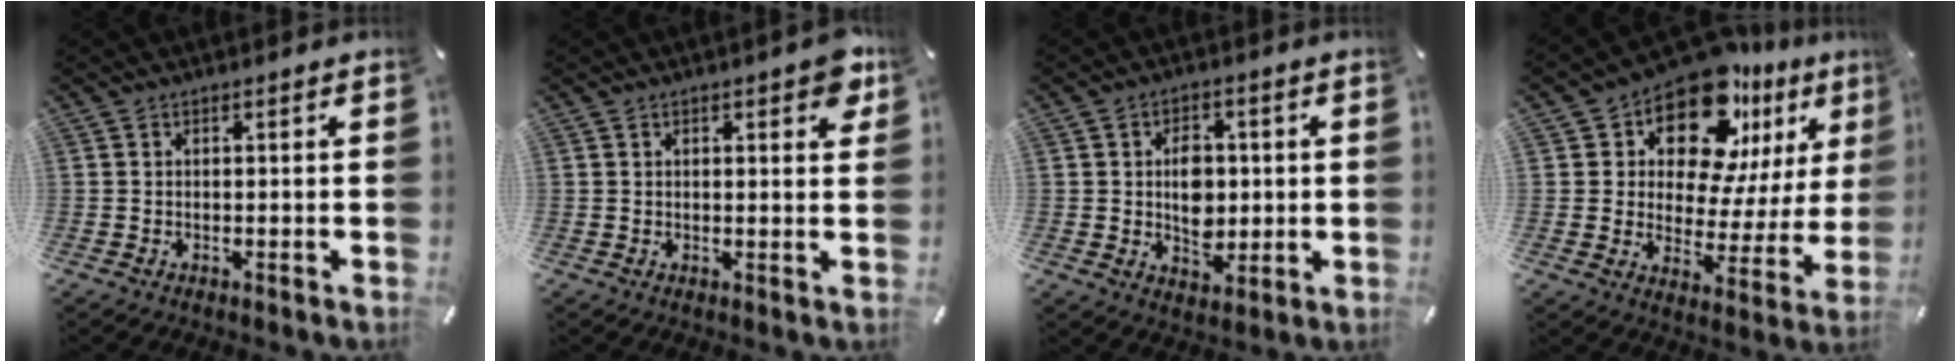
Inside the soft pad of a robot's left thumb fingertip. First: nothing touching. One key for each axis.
{"total": 4.5, "fx": 2.2, "fy": 1.8, "fz": 3.5, "tx": -0.041, "ty": -0.007, "tz": 0.033}
{"total": 7.9, "fx": 0.2, "fy": 6.2, "fz": 4.9, "tx": -0.057, "ty": 0.002, "tz": 0.002}
{"total": 16.5, "fx": 12.5, "fy": 7.9, "fz": 7.2, "tx": -0.124, "ty": -0.101, "tz": 0.218}